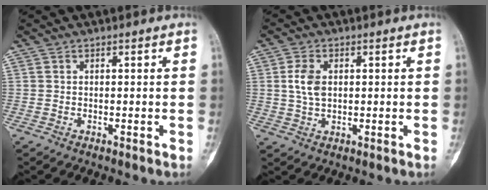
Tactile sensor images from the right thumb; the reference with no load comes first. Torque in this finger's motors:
{"motor_torque": [0.84, 0.64, 0.07, -0.18, 0.17]}